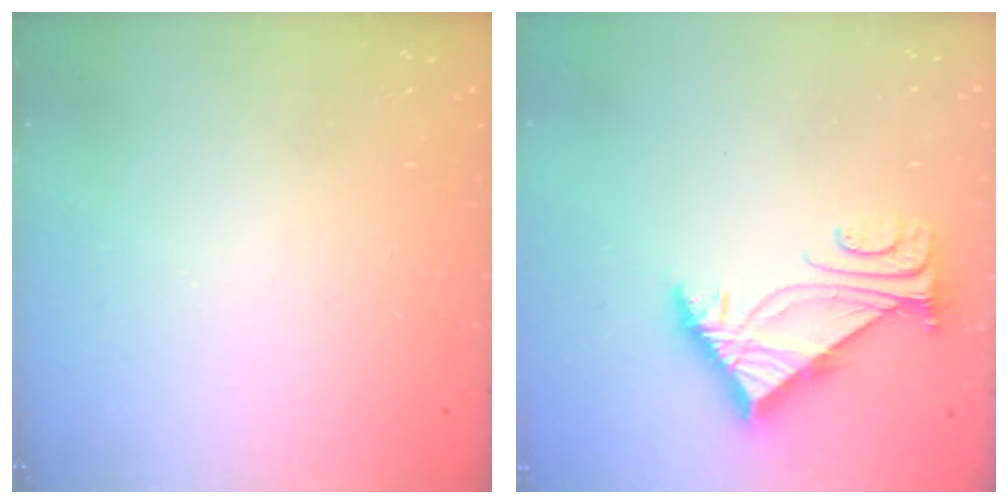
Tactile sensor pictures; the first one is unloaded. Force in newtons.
{"total": 5.4, "press": 5.3, "slide": 0.9}